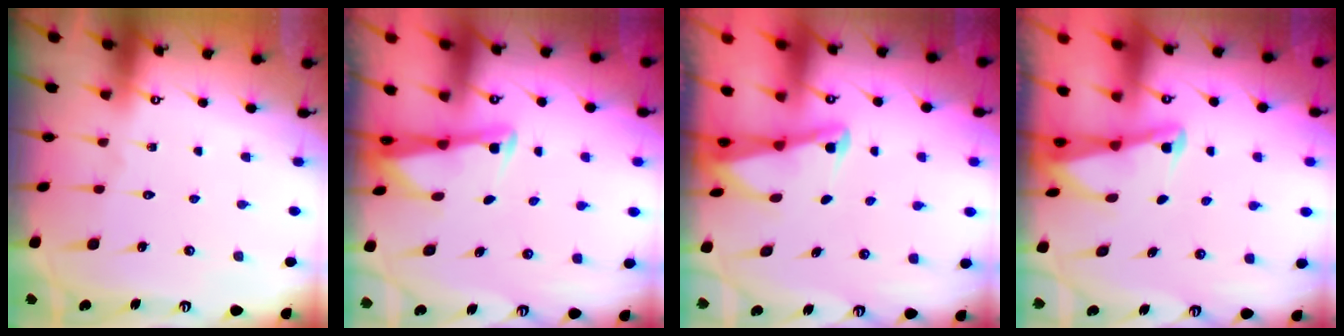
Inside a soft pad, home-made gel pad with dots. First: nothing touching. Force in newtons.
{"total": 2.6, "press": 2.6, "slide": 0.3}
{"total": 2.1, "press": 2.1, "slide": 0.3}
{"total": 2.1, "press": 2.1, "slide": 0.3}